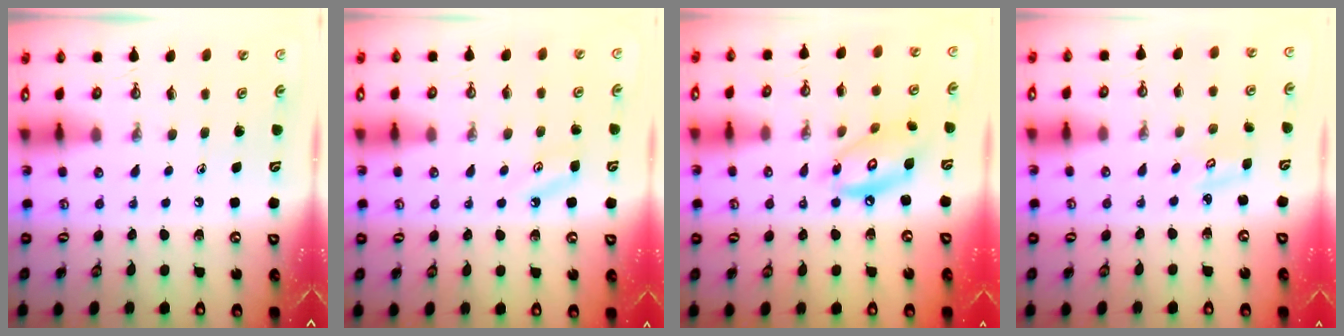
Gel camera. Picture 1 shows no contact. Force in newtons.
{"total": 3.9, "press": 3.9, "slide": 0.6}
{"total": 12.5, "press": 12.5, "slide": 0.9}
{"total": 2.9, "press": 2.9, "slide": 0.3}